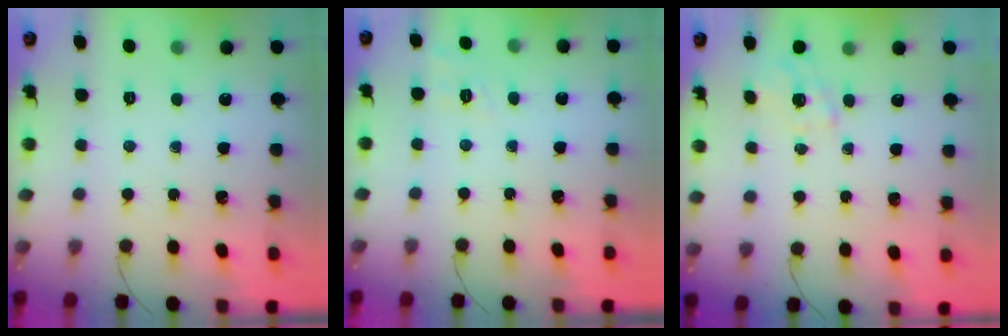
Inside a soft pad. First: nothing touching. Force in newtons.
{"total": 7.1, "press": 6.8, "slide": 2.1}
{"total": 1.0, "press": 0.7, "slide": 0.7}